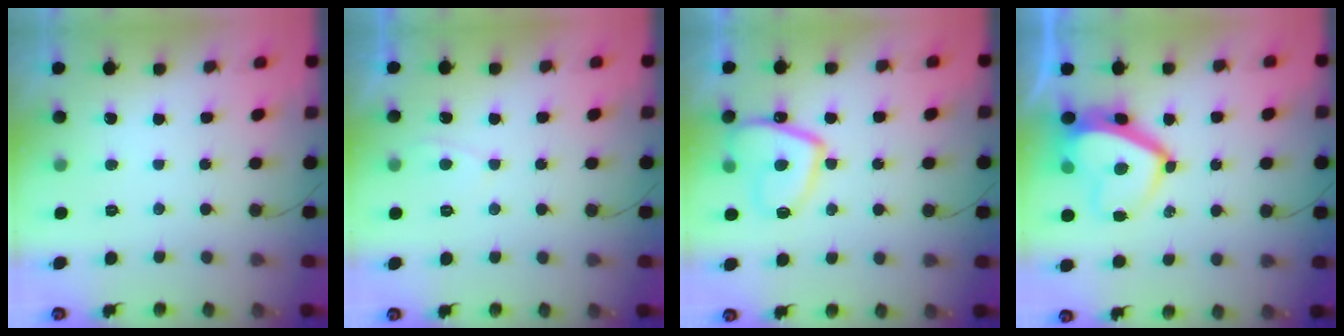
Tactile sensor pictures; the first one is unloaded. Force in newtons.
{"total": 2.7, "press": 2.7, "slide": 0.2}
{"total": 12.6, "press": 12.5, "slide": 1.5}
{"total": 10.2, "press": 10.0, "slide": 1.9}